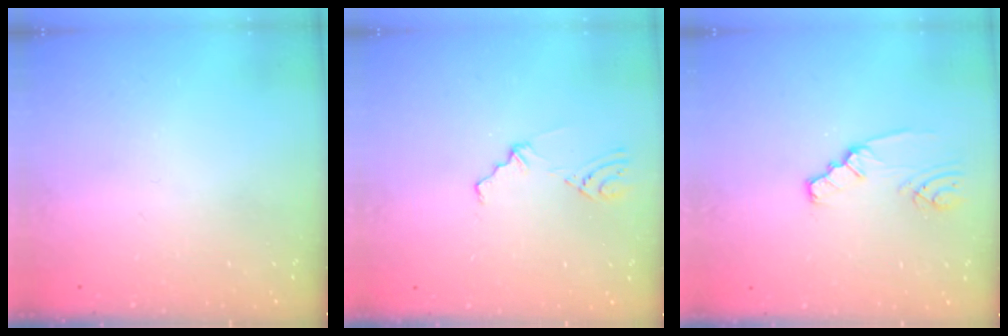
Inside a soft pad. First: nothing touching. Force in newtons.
{"total": 2.4, "press": 2.2, "slide": 0.9}
{"total": 2.0, "press": 2.0, "slide": 0.1}